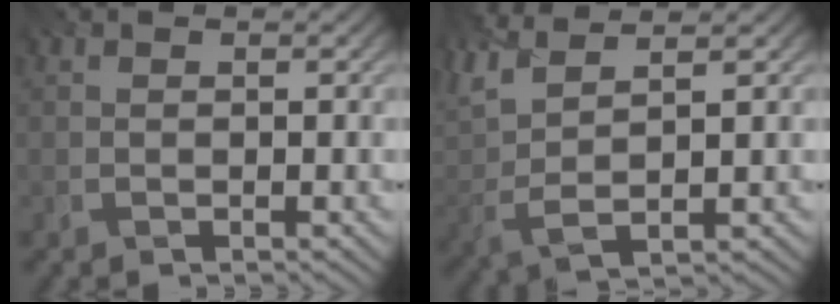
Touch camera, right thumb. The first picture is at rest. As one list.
[{"total": 6.8, "force": [1.5, 2.2, 6.3], "torque": [-0.155, 0.002, 0.022]}]